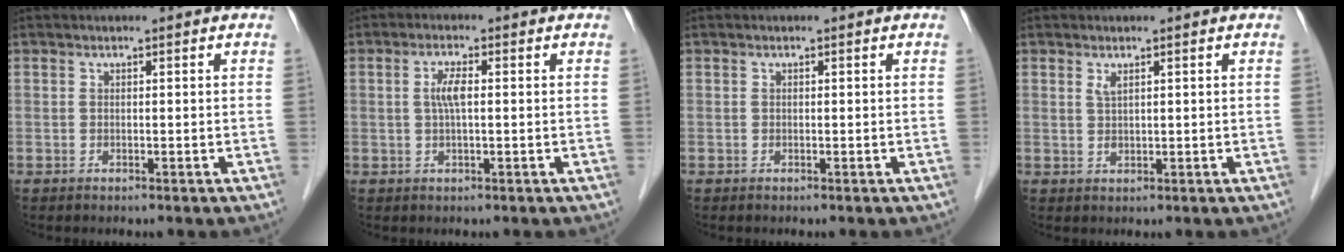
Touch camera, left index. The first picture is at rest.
{"total": 3.0, "force": [0.3, 0.6, 2.9], "torque": [-0.062, 0.004, 0.008]}
{"total": 0.0}
{"total": 1.5, "force": [0.8, 0.6, 1.1], "torque": [-0.025, 0.000, 0.018]}